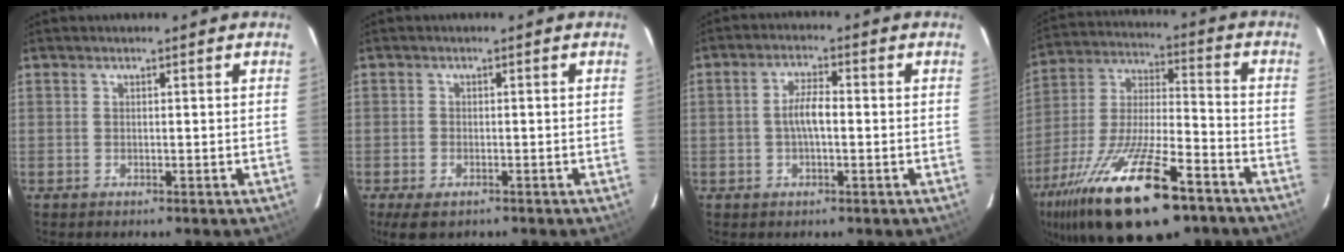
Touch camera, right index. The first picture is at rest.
{"total": 4.3, "force": [-2.7, 2.3, 2.5], "torque": [-0.058, -0.013, -0.047]}
{"total": 4.5, "force": [-0.5, 1.7, 4.2], "torque": [-0.082, 0.008, -0.007]}
{"total": 26.6, "force": [-16.4, 8.7, 19.0], "torque": [-0.369, -0.038, -0.274]}